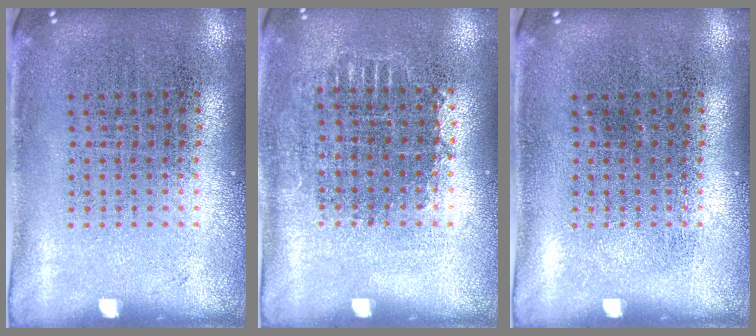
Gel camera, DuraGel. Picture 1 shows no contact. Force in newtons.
{"total": 0.7, "press": 0.7, "slide": 0.1}
{"total": 0.0}